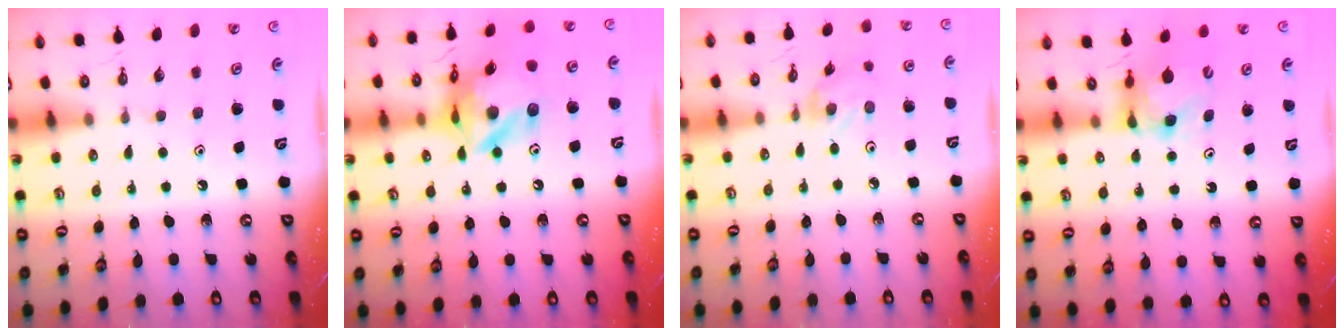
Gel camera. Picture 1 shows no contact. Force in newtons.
{"total": 18.0, "press": 17.9, "slide": 2.0}
{"total": 1.6, "press": 1.5, "slide": 0.3}
{"total": 6.5, "press": 6.5, "slide": 0.6}